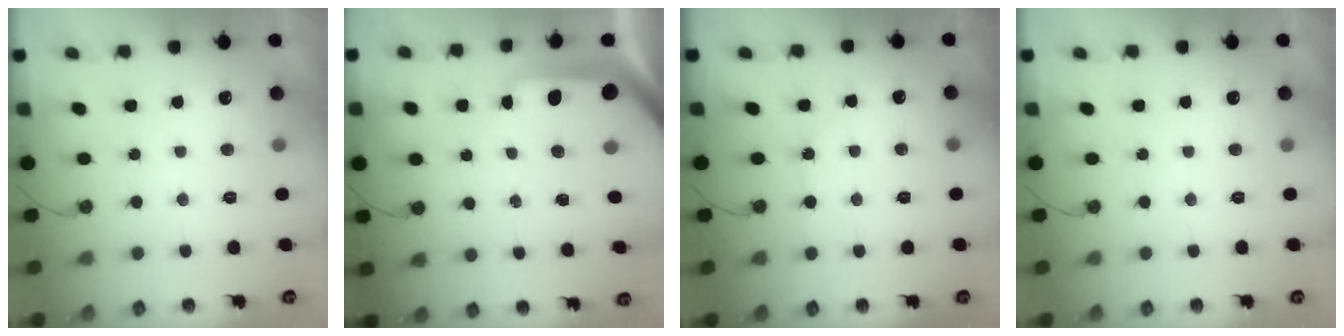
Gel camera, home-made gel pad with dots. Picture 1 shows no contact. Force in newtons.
{"total": 9.7, "press": 9.7, "slide": 1.1}
{"total": 3.6, "press": 3.5, "slide": 0.6}
{"total": 0.0}